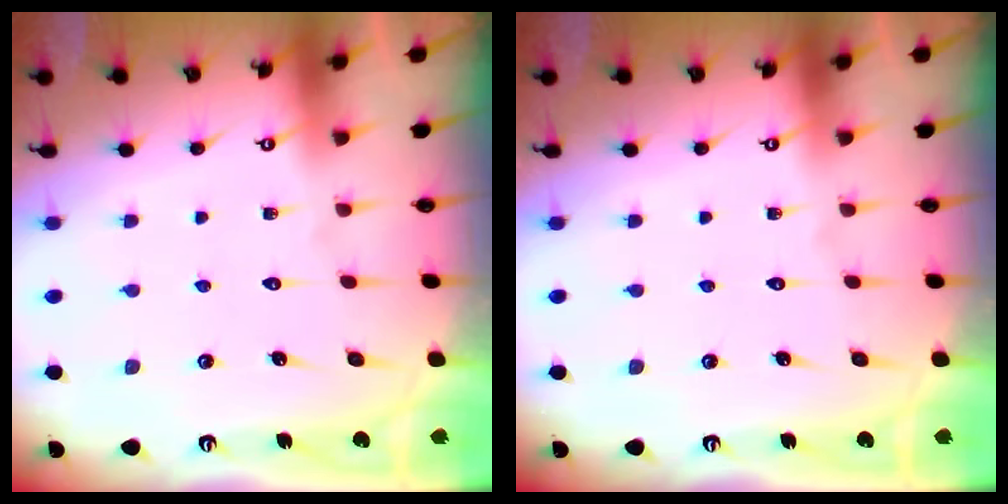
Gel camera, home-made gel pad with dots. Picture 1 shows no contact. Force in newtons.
{"total": 0.0}